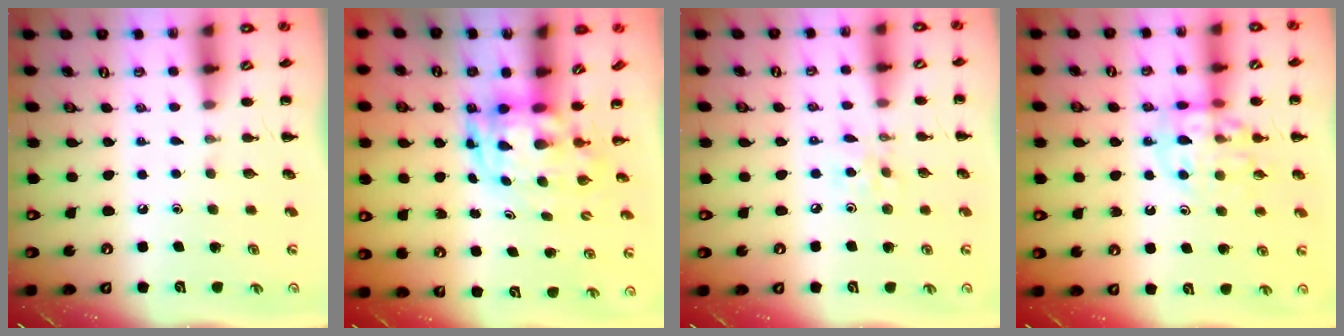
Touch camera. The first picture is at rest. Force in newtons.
{"total": 3.2, "press": 3.1, "slide": 0.7}
{"total": 3.6, "press": 3.4, "slide": 1.2}
{"total": 12.7, "press": 12.6, "slide": 2.1}